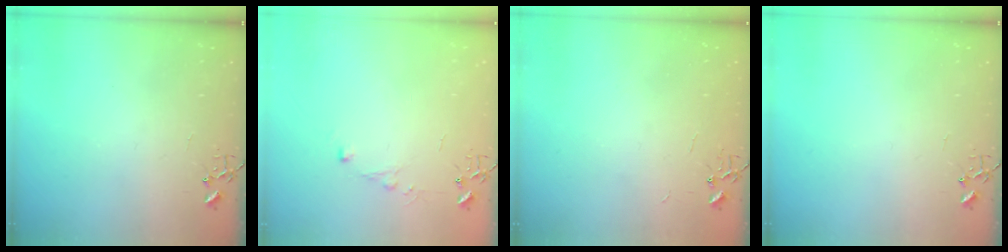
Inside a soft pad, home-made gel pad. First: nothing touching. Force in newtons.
{"total": 4.4, "press": 4.4, "slide": 0.5}
{"total": 2.2, "press": 2.2, "slide": 0.3}
{"total": 0.0}